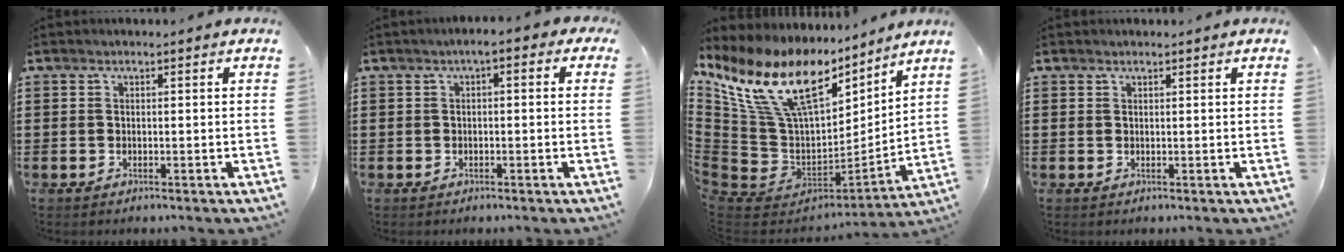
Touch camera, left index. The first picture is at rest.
{"total": 1.8, "force": [-0.4, 0.7, 1.6], "torque": [-0.031, 0.005, -0.012]}
{"total": 17.1, "force": [8.7, 8.9, 11.7], "torque": [-0.286, -0.044, 0.150]}
{"total": 0.7, "force": [0.7, 0.2, 0.1], "torque": [-0.003, 0.000, 0.014]}